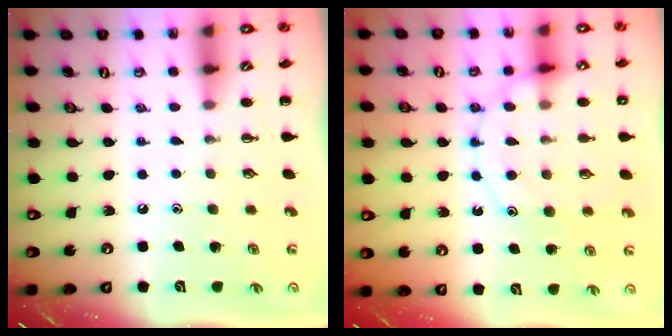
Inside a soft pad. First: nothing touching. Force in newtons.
{"total": 13.1, "press": 13.0, "slide": 1.4}